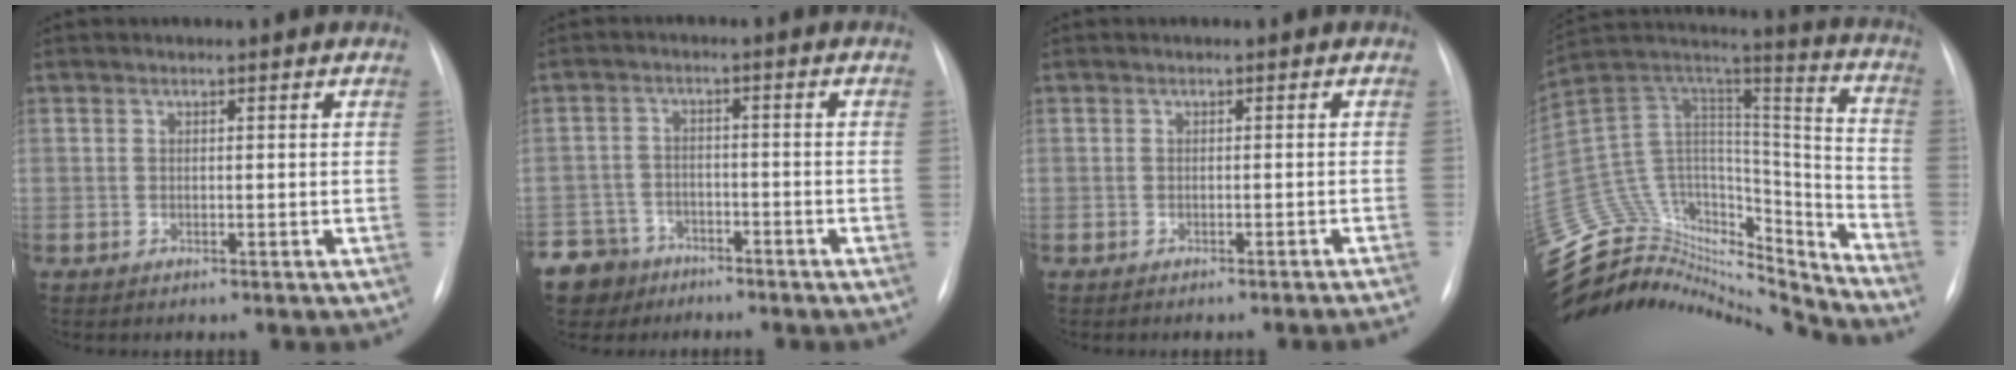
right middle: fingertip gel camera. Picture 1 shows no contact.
{"total": 7.7, "force": [-5.7, 5.2, 0.3], "torque": [-0.016, -0.001, -0.099]}
{"total": 3.8, "force": [-3.4, -0.9, 1.3], "torque": [-0.008, 0.002, -0.041]}
{"total": 34.9, "force": [-31.9, 9.3, 10.5], "torque": [-0.227, 0.022, -0.486]}